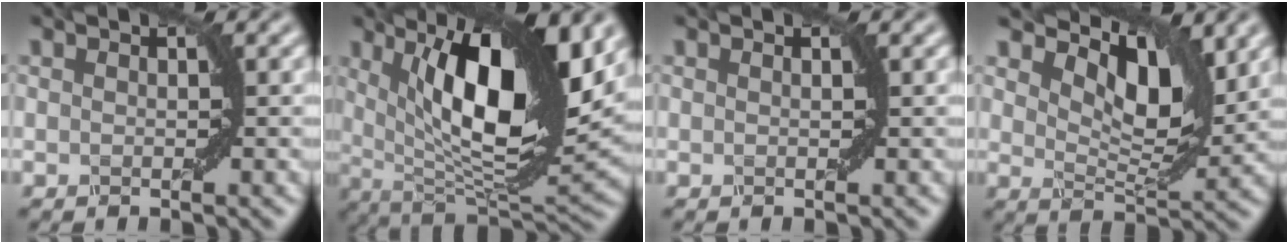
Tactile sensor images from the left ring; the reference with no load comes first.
{"total": 13.8, "force": [4.3, 4.8, 12.2], "torque": [-0.181, -0.005, 0.070]}
{"total": 0.0}
{"total": 7.2, "force": [4.1, 3.1, 5.0], "torque": [-0.082, 0.000, 0.066]}